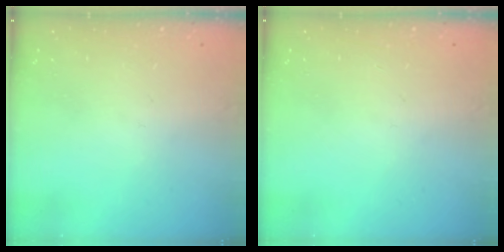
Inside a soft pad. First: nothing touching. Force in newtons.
{"total": 0.0}